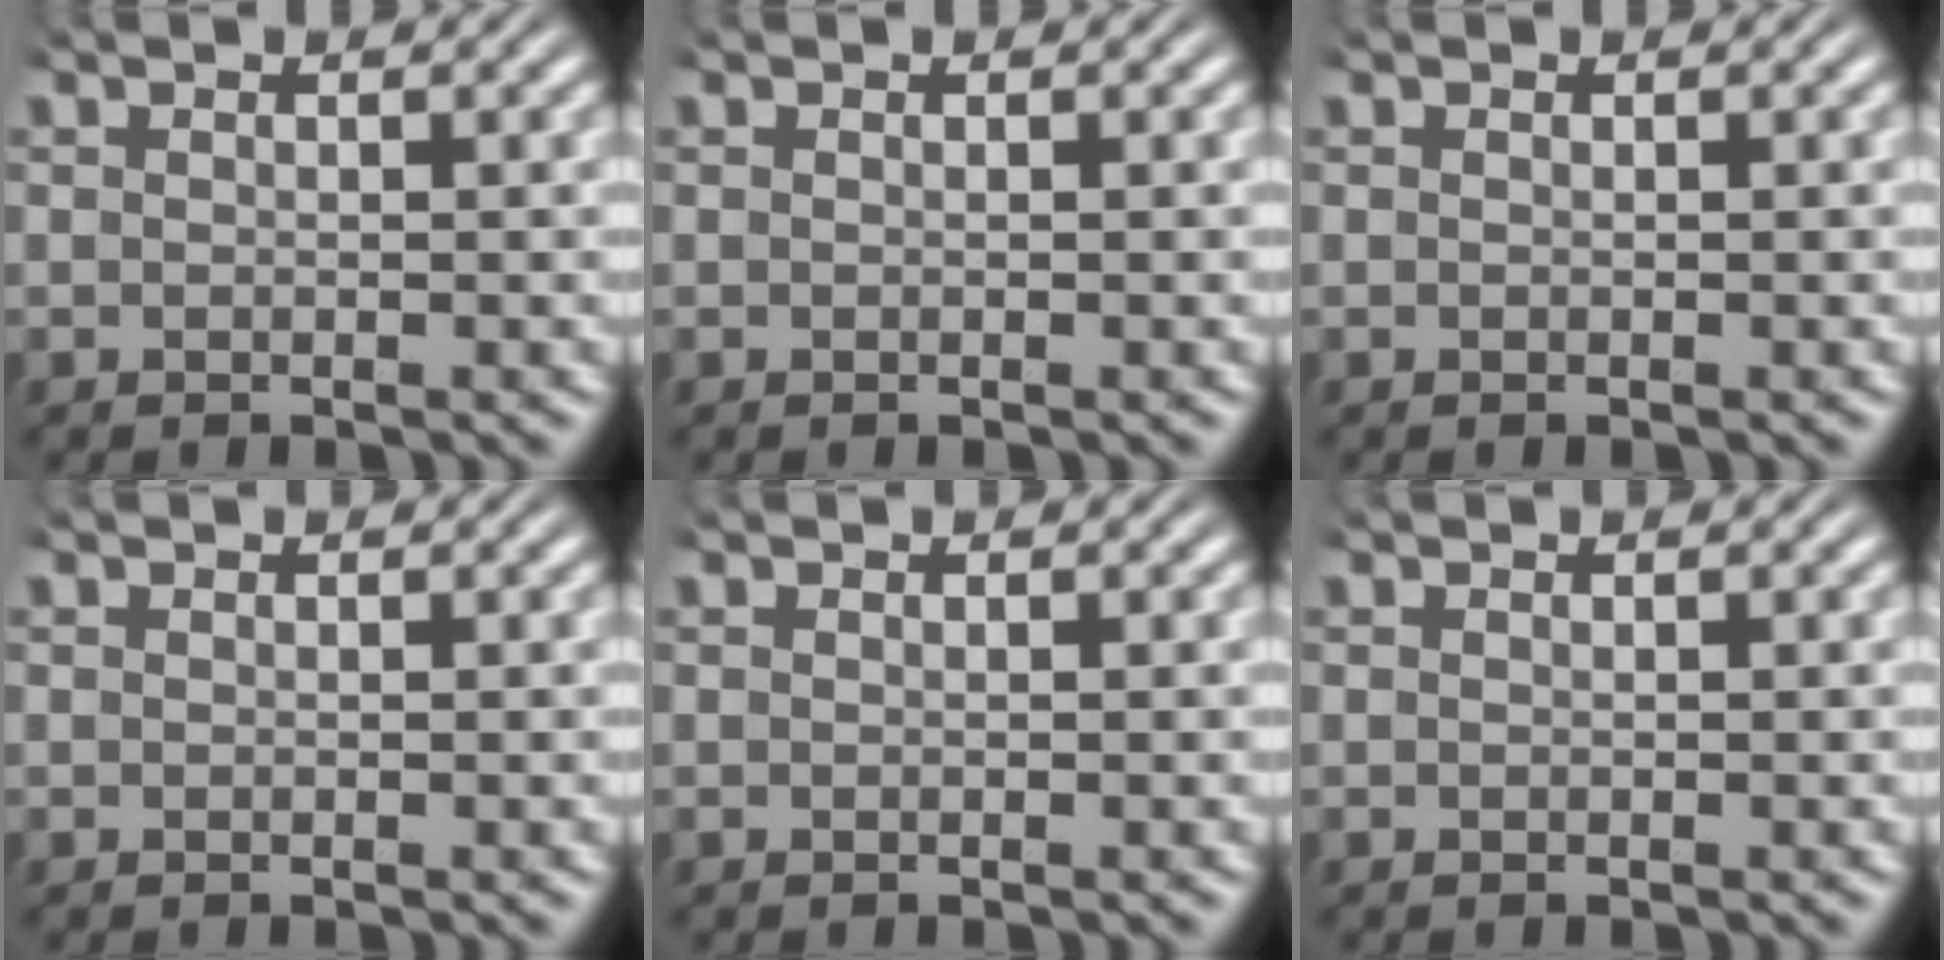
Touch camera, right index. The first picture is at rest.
{"total": 0.0}
{"total": 0.0}
{"total": 0.0}
{"total": 0.0}
{"total": 0.0}